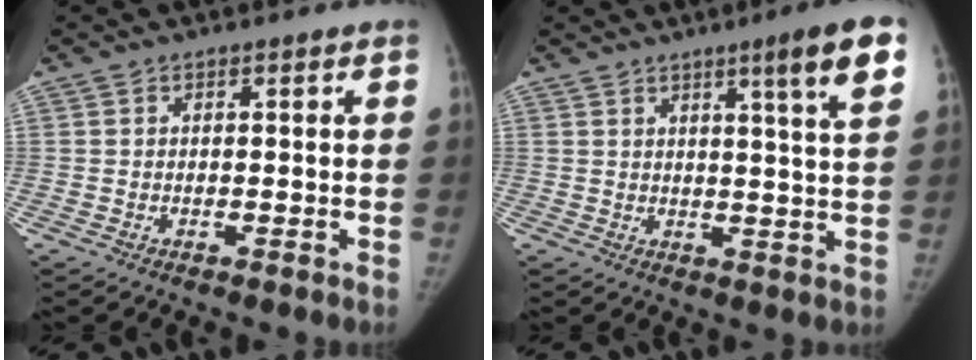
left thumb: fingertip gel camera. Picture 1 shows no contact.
{"total": 8.8, "force": [4.6, 0.1, 7.5], "torque": [-0.101, -0.024, 0.062]}